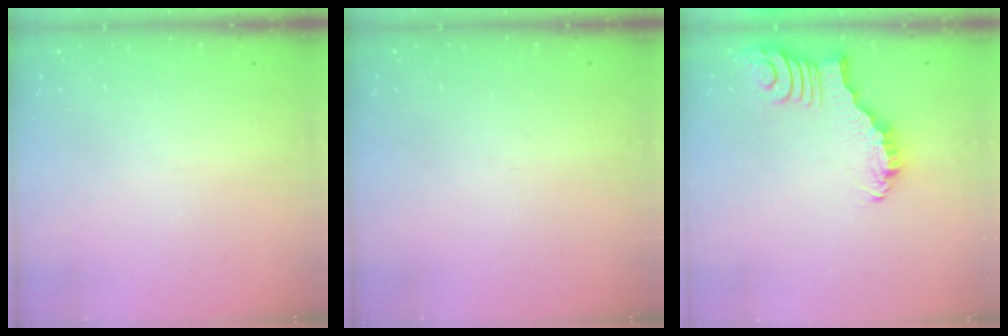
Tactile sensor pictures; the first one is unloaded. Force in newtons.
{"total": 0.0}
{"total": 2.4, "press": 2.4, "slide": 0.2}